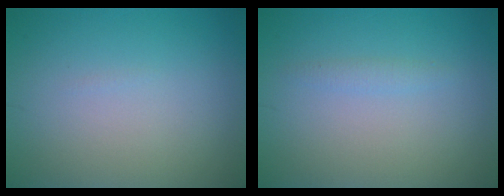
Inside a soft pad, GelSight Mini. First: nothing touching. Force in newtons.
{"total": 0.8, "press": 0.8, "slide": 0.1}